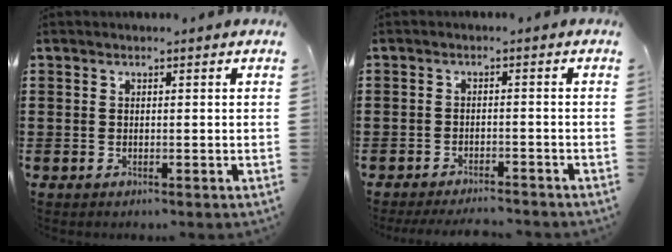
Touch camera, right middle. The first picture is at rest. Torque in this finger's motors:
{"motor_torque": [0.03, -0.02, 0.06, 0.05]}